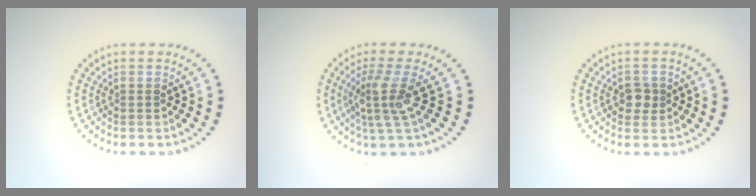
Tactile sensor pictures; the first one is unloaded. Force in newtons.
{"total": 3.4, "press": 2.5, "slide": 2.3}
{"total": 1.7, "press": 1.7, "slide": 0.5}